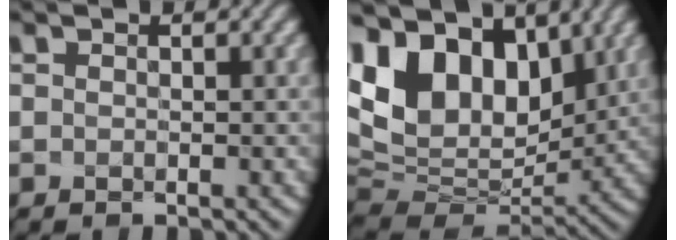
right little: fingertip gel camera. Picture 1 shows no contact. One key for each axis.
{"total": 14.1, "fx": 5.5, "fy": 9.2, "fz": 9.2, "tx": -0.195, "ty": 0.022, "tz": 0.095}